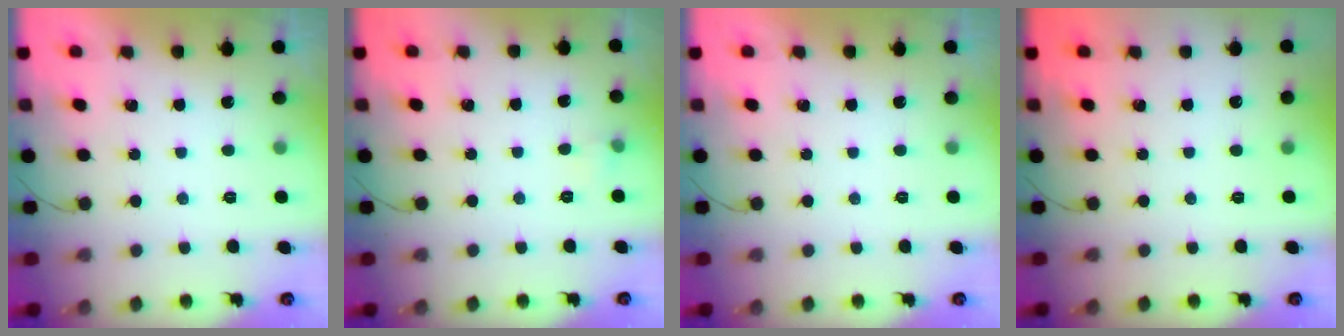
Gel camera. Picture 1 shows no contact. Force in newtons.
{"total": 3.6, "press": 3.3, "slide": 1.3}
{"total": 0.0}
{"total": 0.0}